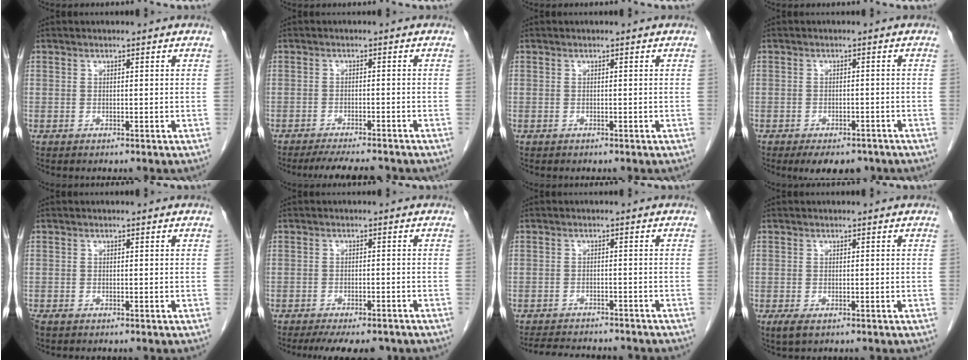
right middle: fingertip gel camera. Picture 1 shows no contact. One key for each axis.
{"total": 8.1, "fx": -7.3, "fy": 0.9, "fz": 3.4, "tx": -0.046, "ty": -0.013, "tz": -0.105}
{"total": 0.0}
{"total": 7.0, "fx": -5.3, "fy": 3.3, "fz": 3.1, "tx": -0.032, "ty": 0.001, "tz": -0.072}
{"total": 1.1, "fx": -0.9, "fy": 0.4, "fz": 0.5, "tx": -0.015, "ty": -0.004, "tz": -0.015}
{"total": 10.0, "fx": -8.4, "fy": 2.7, "fz": 4.7, "tx": -0.067, "ty": -0.007, "tz": -0.111}
{"total": 11.3, "fx": -10.3, "fy": 2.3, "fz": 4.0, "tx": -0.068, "ty": -0.005, "tz": -0.134}
{"total": 2.0, "fx": -1.1, "fy": 0.7, "fz": 1.5, "tx": -0.033, "ty": -0.005, "tz": -0.016}